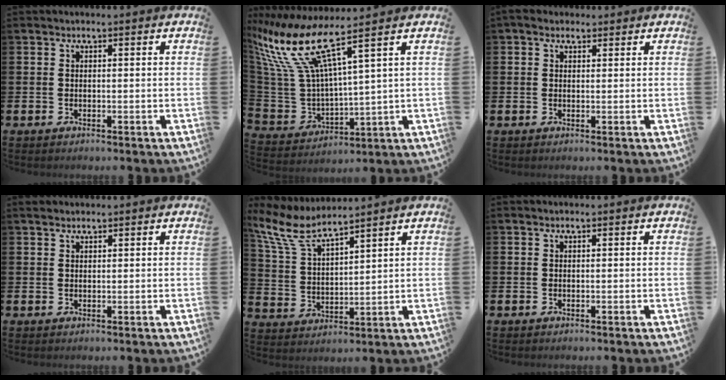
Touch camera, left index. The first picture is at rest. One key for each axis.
{"total": 11.3, "fx": 7.4, "fy": 2.8, "fz": 8.0, "tx": -0.198, "ty": -0.043, "tz": 0.122}
{"total": 2.0, "fx": 1.5, "fy": 1.1, "fz": 0.7, "tx": -0.004, "ty": 0.004, "tz": 0.024}
{"total": 1.4, "fx": 1.3, "fy": 0.4, "fz": 0.3, "tx": 0.007, "ty": -0.002, "tz": 0.022}
{"total": 6.9, "fx": 6.1, "fy": 1.4, "fz": 2.8, "tx": -0.081, "ty": -0.030, "tz": 0.107}
{"total": 0.0}